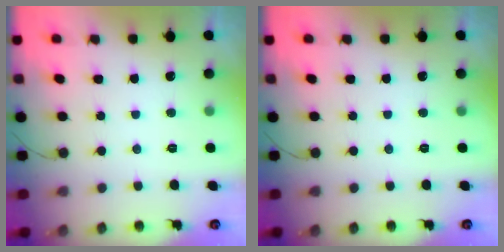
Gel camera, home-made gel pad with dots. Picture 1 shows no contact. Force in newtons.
{"total": 0.0}